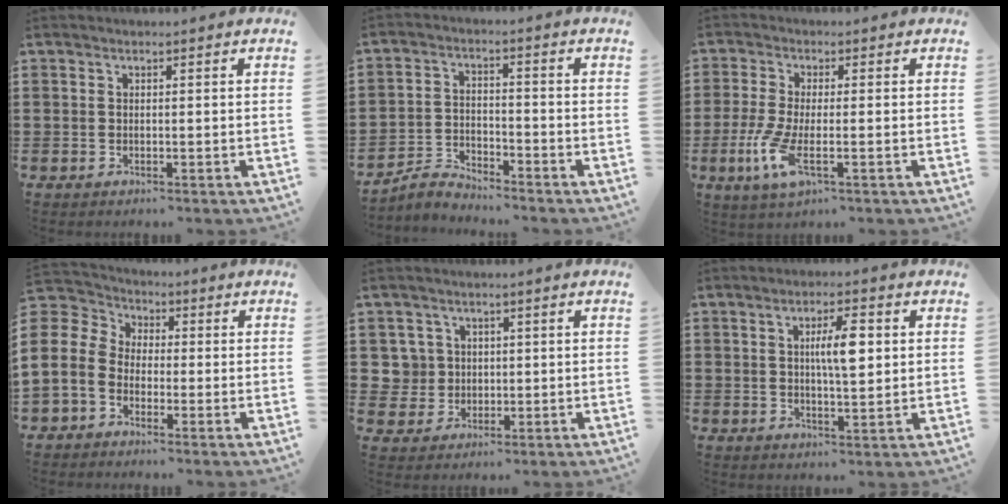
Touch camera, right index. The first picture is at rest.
{"total": 3.3, "force": [-3.2, 0.8, 0.3], "torque": [-0.018, 0.005, -0.070]}
{"total": 6.3, "force": [-2.2, 1.8, 5.6], "torque": [-0.138, -0.020, -0.044]}
{"total": 7.5, "force": [-0.9, 6.5, 3.7], "torque": [-0.131, 0.000, -0.029]}
{"total": 4.1, "force": [0.7, 3.9, 0.6], "torque": [-0.032, 0.013, 0.012]}
{"total": 5.9, "force": [1.2, 1.7, 5.6], "torque": [-0.101, 0.008, 0.014]}